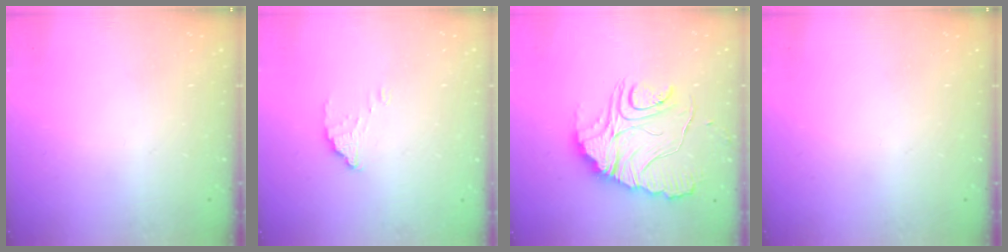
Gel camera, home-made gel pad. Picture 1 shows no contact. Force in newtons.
{"total": 2.0, "press": 2.0, "slide": 0.1}
{"total": 16.2, "press": 16.1, "slide": 1.6}
{"total": 0.0}